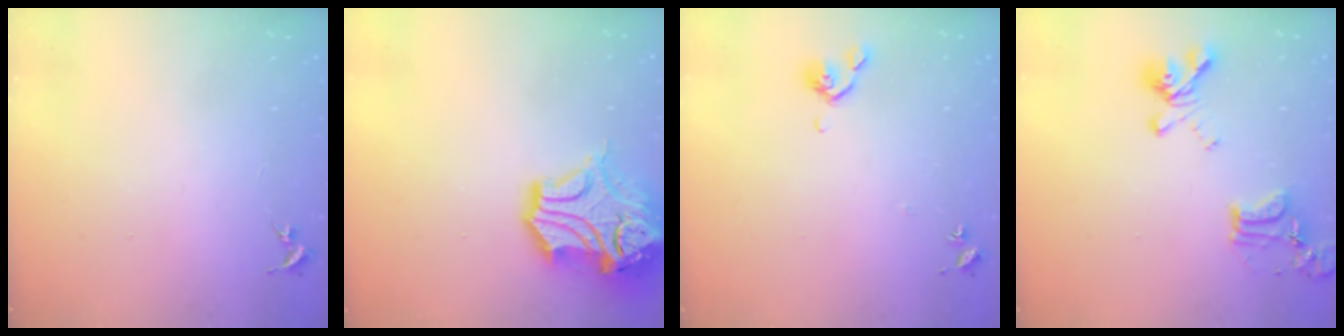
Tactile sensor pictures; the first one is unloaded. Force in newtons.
{"total": 17.4, "press": 17.2, "slide": 2.6}
{"total": 5.6, "press": 5.6, "slide": 0.9}
{"total": 16.9, "press": 16.8, "slide": 1.2}